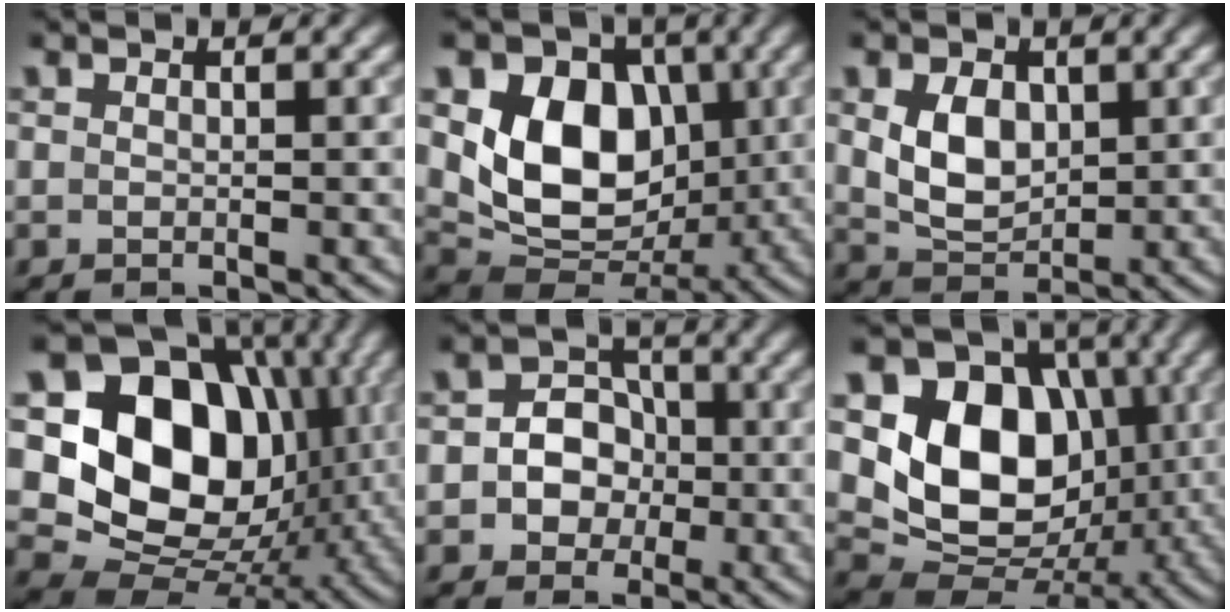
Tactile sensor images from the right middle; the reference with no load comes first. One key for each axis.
{"total": 10.1, "fx": 1.4, "fy": 7.5, "fz": 6.6, "tx": -0.122, "ty": -0.012, "tz": 0.026}
{"total": 4.5, "fx": 0.8, "fy": 3.1, "fz": 3.1, "tx": -0.070, "ty": -0.004, "tz": 0.018}
{"total": 15.4, "fx": 2.5, "fy": 11.8, "fz": 9.6, "tx": -0.159, "ty": -0.002, "tz": 0.038}
{"total": 4.6, "fx": -0.6, "fy": 4.0, "fz": 2.2, "tx": -0.013, "ty": 0.005, "tz": -0.028}
{"total": 10.9, "fx": 1.5, "fy": 8.5, "fz": 6.7, "tx": -0.128, "ty": -0.016, "tz": 0.028}